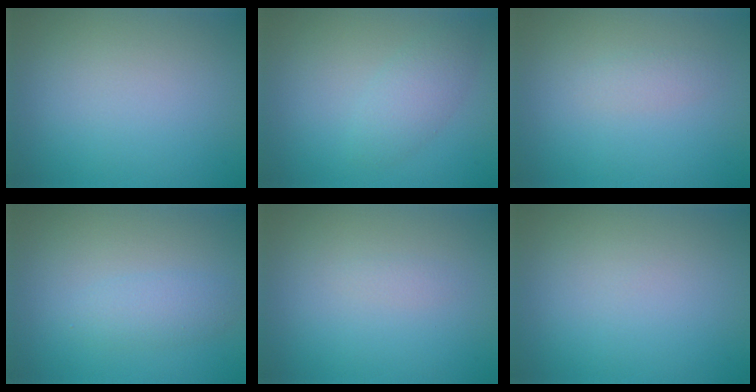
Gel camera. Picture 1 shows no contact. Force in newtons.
{"total": 2.5, "press": 2.5, "slide": 0.1}
{"total": 0.9, "press": 0.9, "slide": 0.0}
{"total": 2.0, "press": 2.0, "slide": 0.1}
{"total": 0.6, "press": 0.6, "slide": 0.1}
{"total": 0.5, "press": 0.5, "slide": 0.1}